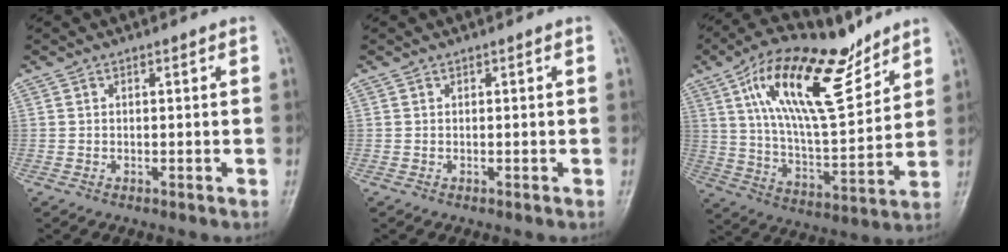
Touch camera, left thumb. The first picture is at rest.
{"total": 0.0}
{"total": 20.9, "force": [11.7, 8.1, 15.4], "torque": [-0.238, -0.048, 0.213]}